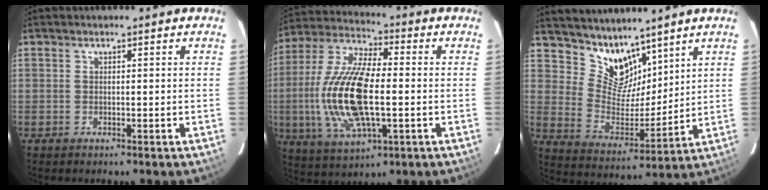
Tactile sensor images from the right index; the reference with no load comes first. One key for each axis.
{"total": 18.9, "fx": -2.2, "fy": 7.4, "fz": 17.3, "tx": -0.360, "ty": -0.003, "tz": -0.040}
{"total": 10.4, "fx": 8.4, "fy": 5.2, "fz": 3.1, "tx": -0.054, "ty": -0.003, "tz": 0.168}